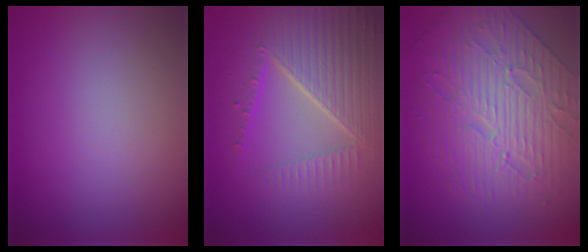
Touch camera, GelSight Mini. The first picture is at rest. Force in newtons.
{"total": 6.9, "press": 5.3, "slide": 4.4}
{"total": 5.8, "press": 5.1, "slide": 2.7}